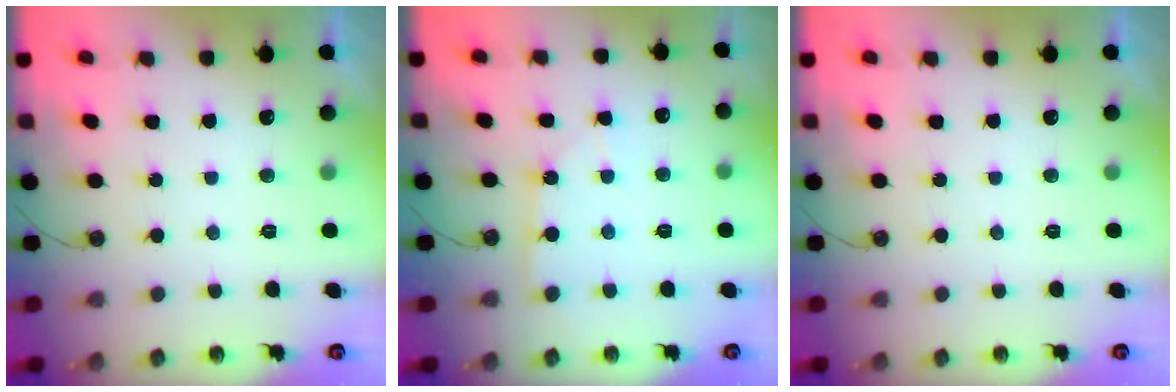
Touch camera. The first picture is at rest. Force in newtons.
{"total": 6.1, "press": 6.1, "slide": 0.6}
{"total": 0.0}